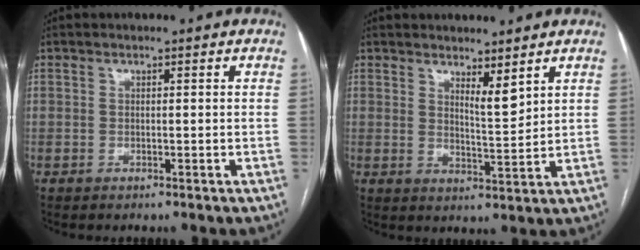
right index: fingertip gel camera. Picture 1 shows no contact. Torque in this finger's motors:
{"motor_torque": [-0.09, 0.07, -0.08, -0.01]}